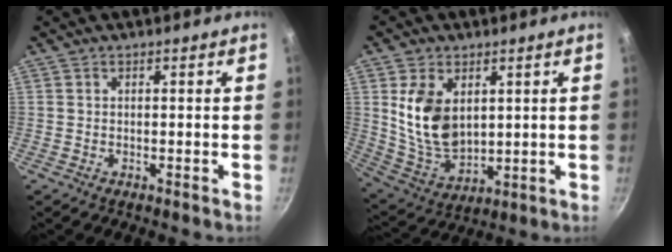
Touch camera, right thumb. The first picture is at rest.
{"total": 12.9, "force": [3.1, 8.4, 9.4], "torque": [-0.159, -0.032, 0.078]}